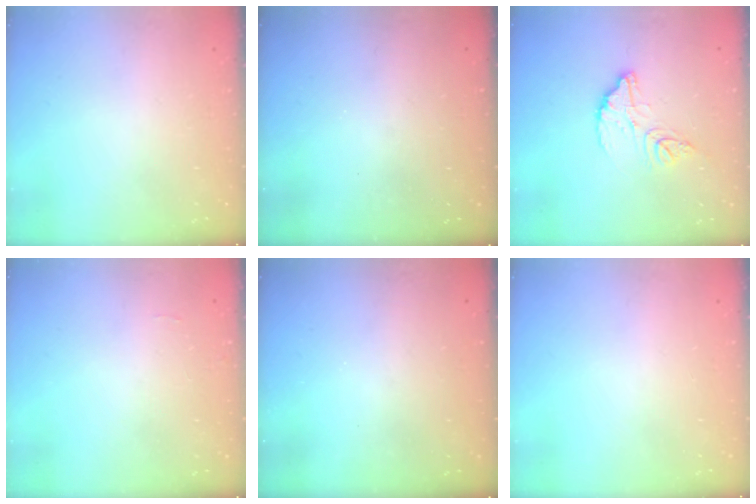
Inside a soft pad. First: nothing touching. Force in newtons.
{"total": 3.1, "press": 3.0, "slide": 0.8}
{"total": 12.3, "press": 12.3, "slide": 1.1}
{"total": 6.2, "press": 6.2, "slide": 0.4}
{"total": 3.2, "press": 3.2, "slide": 0.1}
{"total": 0.0}